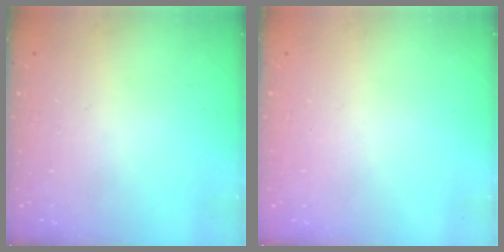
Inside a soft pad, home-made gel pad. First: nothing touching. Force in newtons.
{"total": 0.0}